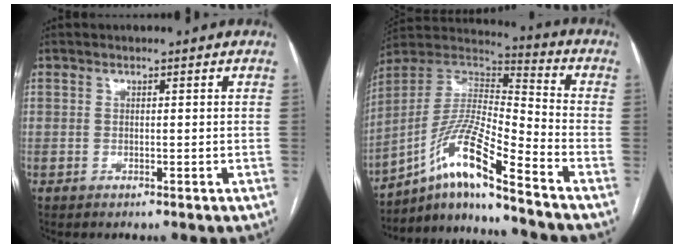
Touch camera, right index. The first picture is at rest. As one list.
[{"total": 14.4, "force": [-9.8, 0.1, 10.5], "torque": [-0.206, 0.013, -0.177]}]